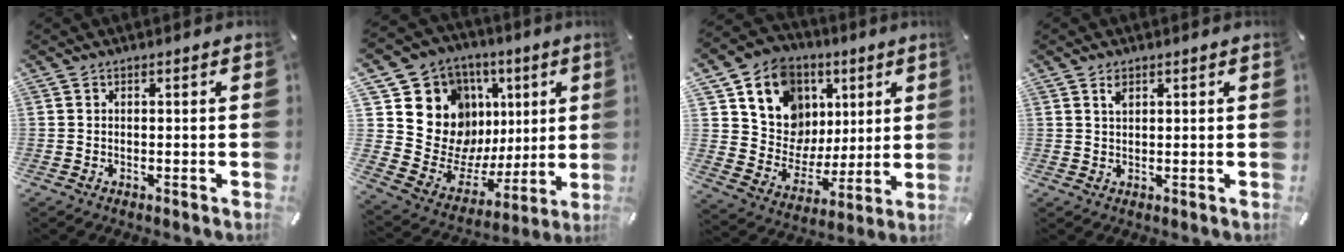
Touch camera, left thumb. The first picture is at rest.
{"total": 17.3, "force": [6.2, 15.1, 5.9], "torque": [-0.076, -0.063, 0.143]}
{"total": 14.9, "force": [6.3, 12.8, 4.2], "torque": [-0.070, -0.044, 0.128]}
{"total": 1.9, "force": [1.2, 1.0, 1.1], "torque": [-0.018, -0.004, 0.021]}